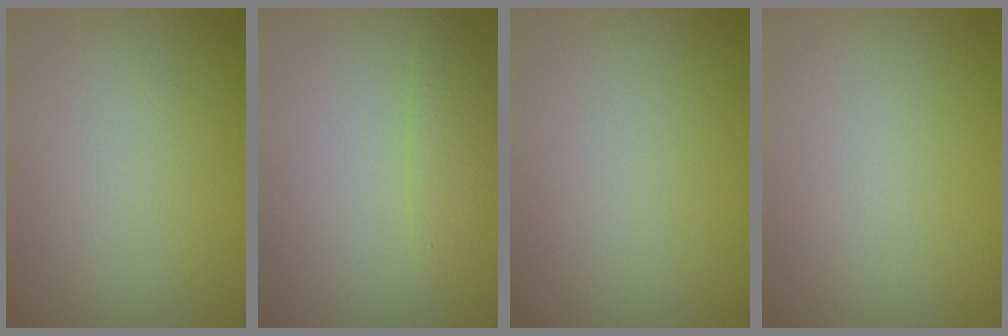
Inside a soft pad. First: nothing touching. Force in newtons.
{"total": 1.7, "press": 1.7, "slide": 0.1}
{"total": 0.0}
{"total": 0.0}